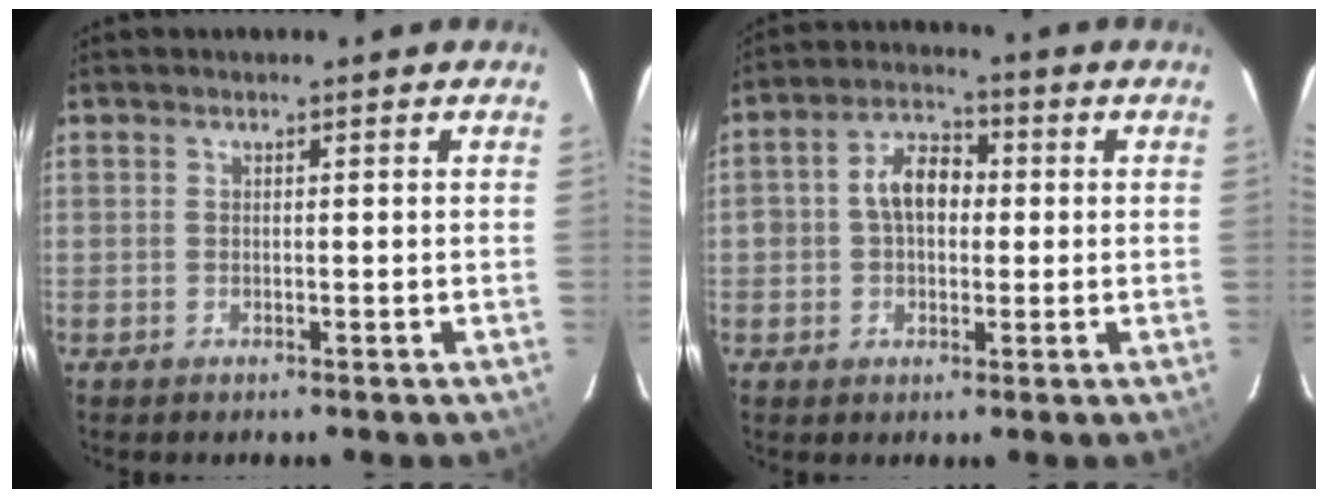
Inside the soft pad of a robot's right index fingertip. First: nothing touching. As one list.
[{"total": 7.3, "force": [0.2, 5.3, 5.1], "torque": [-0.093, 0.026, 0.004]}]